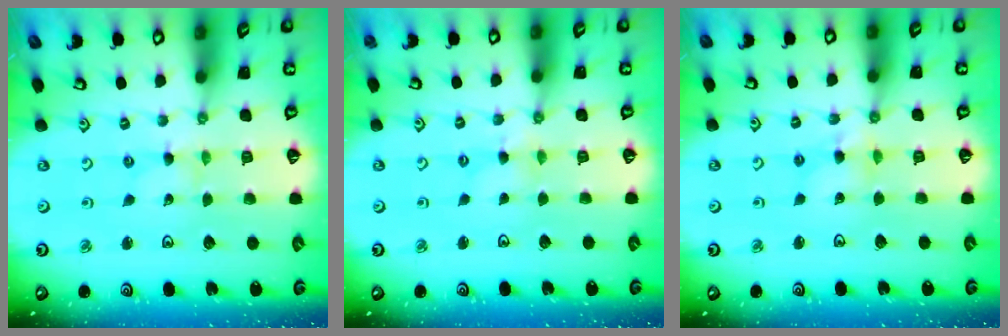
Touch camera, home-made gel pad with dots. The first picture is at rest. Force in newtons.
{"total": 1.3, "press": 1.3, "slide": 0.2}
{"total": 3.9, "press": 3.9, "slide": 0.4}